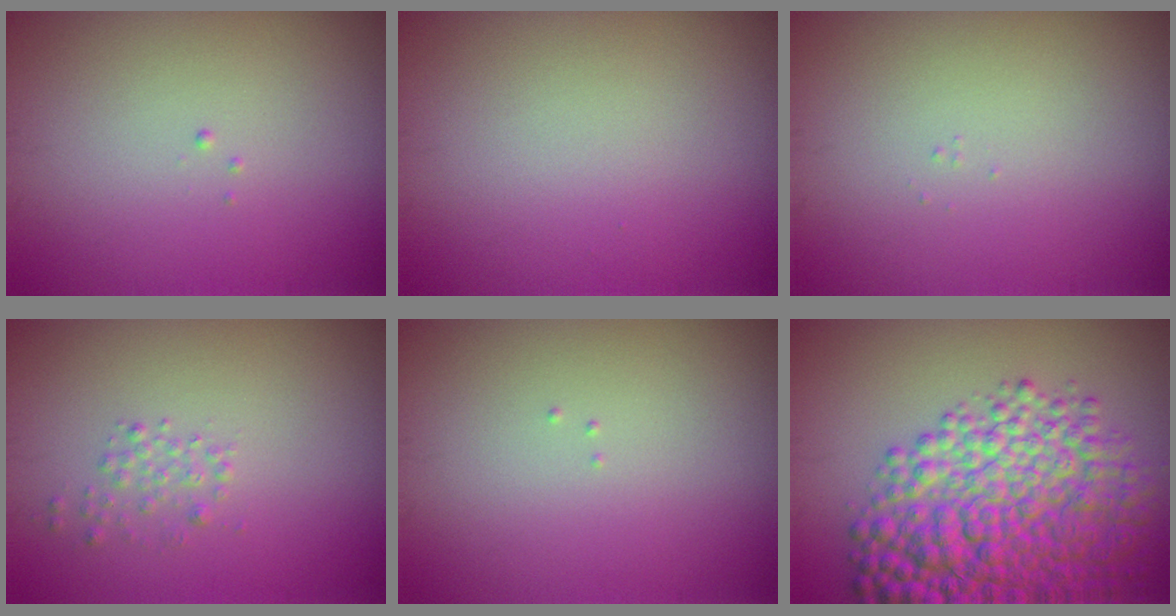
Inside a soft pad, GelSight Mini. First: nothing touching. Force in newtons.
{"total": 0.0}
{"total": 0.0}
{"total": 1.1, "press": 1.1, "slide": 0.0}
{"total": 0.0}
{"total": 10.1, "press": 10.1, "slide": 0.3}